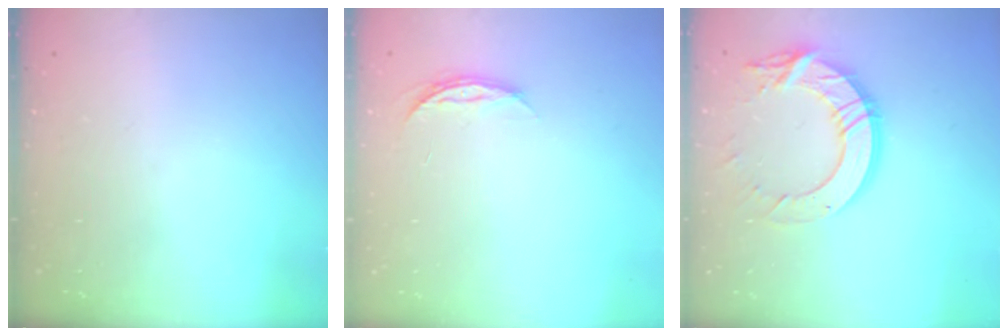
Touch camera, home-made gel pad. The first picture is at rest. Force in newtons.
{"total": 4.2, "press": 4.1, "slide": 0.5}
{"total": 15.4, "press": 15.3, "slide": 1.3}